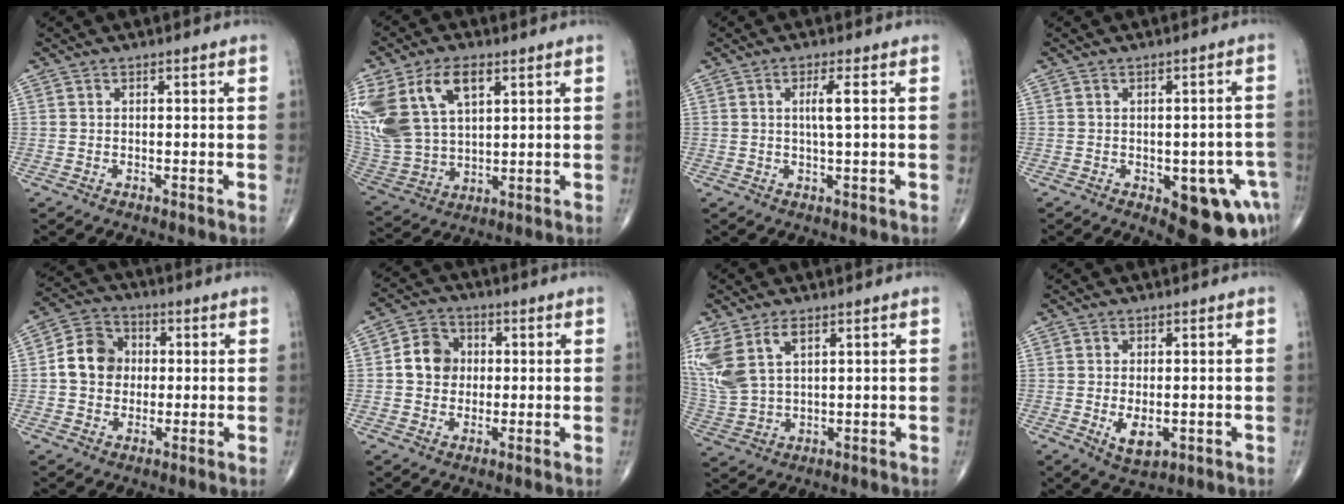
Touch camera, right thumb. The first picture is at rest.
{"total": 20.7, "force": [8.5, 12.3, 14.3], "torque": [-0.320, 0.002, 0.173]}
{"total": 3.3, "force": [0.6, 0.1, 3.3], "torque": [-0.070, -0.003, 0.011]}
{"total": 13.2, "force": [-5.3, 6.1, 10.4], "torque": [-0.084, 0.016, -0.053]}
{"total": 9.2, "force": [0.4, 7.8, 4.8], "torque": [-0.063, 0.018, -0.004]}
{"total": 7.5, "force": [0.5, 6.4, 3.7], "torque": [-0.042, 0.012, 0.000]}
{"total": 11.2, "force": [5.1, 6.2, 7.8], "torque": [-0.185, -0.005, 0.116]}
{"total": 5.6, "force": [-1.0, 3.0, 4.7], "torque": [-0.071, -0.014, -0.006]}